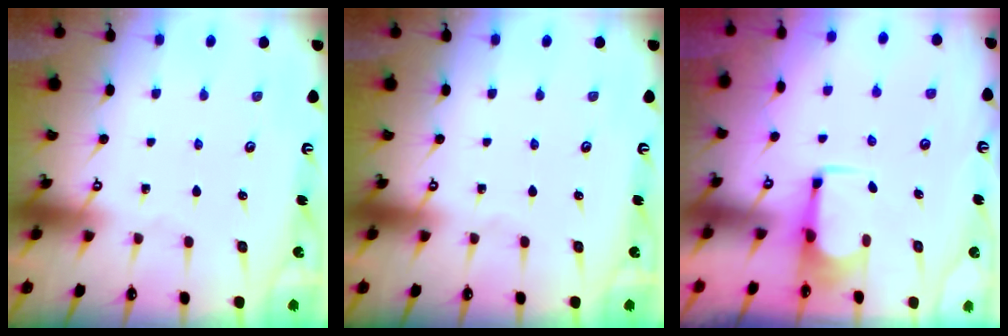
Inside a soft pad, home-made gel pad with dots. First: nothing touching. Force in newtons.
{"total": 0.0}
{"total": 1.9, "press": 1.8, "slide": 0.7}